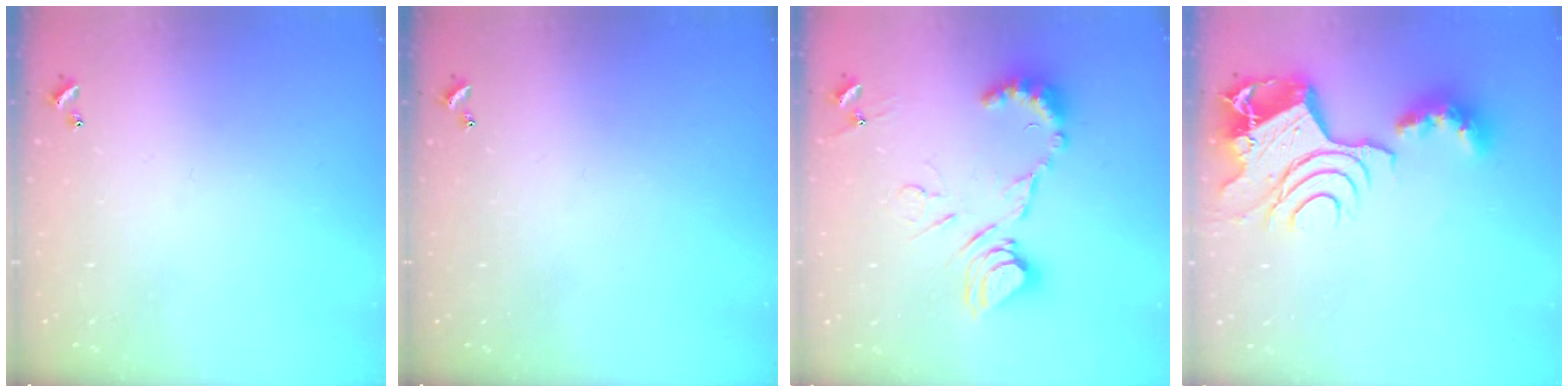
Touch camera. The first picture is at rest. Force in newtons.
{"total": 0.0}
{"total": 13.4, "press": 13.3, "slide": 1.4}
{"total": 14.6, "press": 14.5, "slide": 1.8}